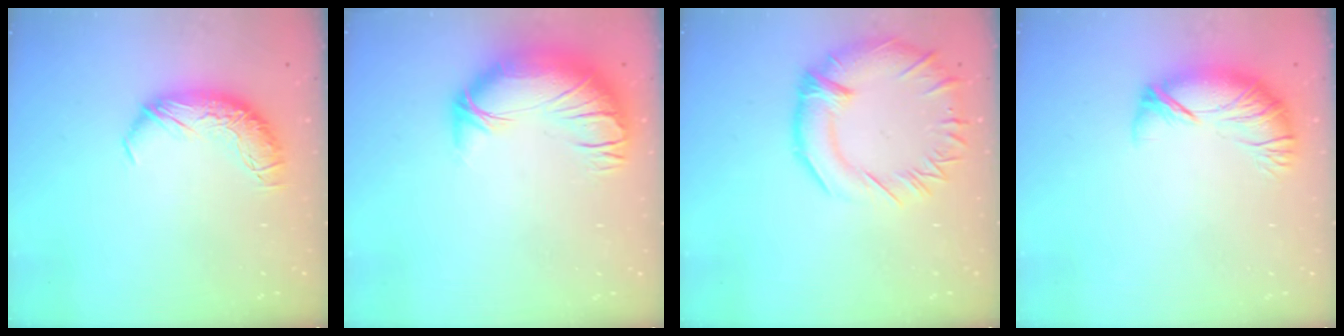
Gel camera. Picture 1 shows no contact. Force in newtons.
{"total": 3.6, "press": 2.0, "slide": 3.1}
{"total": 6.7, "press": 6.2, "slide": 2.6}
{"total": 3.1, "press": 2.3, "slide": 2.0}